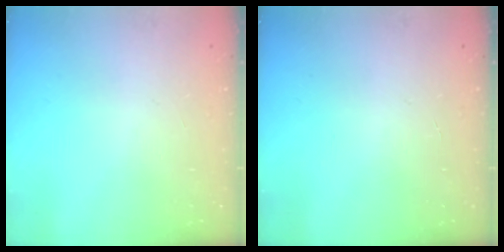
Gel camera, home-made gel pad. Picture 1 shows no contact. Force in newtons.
{"total": 0.0}